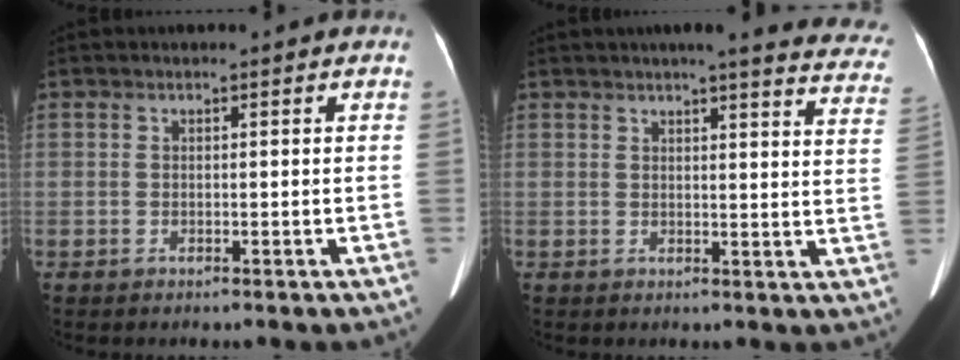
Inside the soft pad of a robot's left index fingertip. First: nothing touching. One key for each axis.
{"total": 18.9, "fx": 17.1, "fy": 2.2, "fz": 7.8, "tx": -0.081, "ty": -0.057, "tz": 0.171}